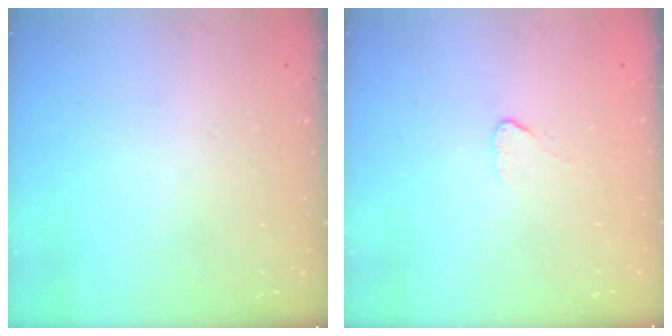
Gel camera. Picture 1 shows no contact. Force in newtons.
{"total": 2.7, "press": 2.7, "slide": 0.3}